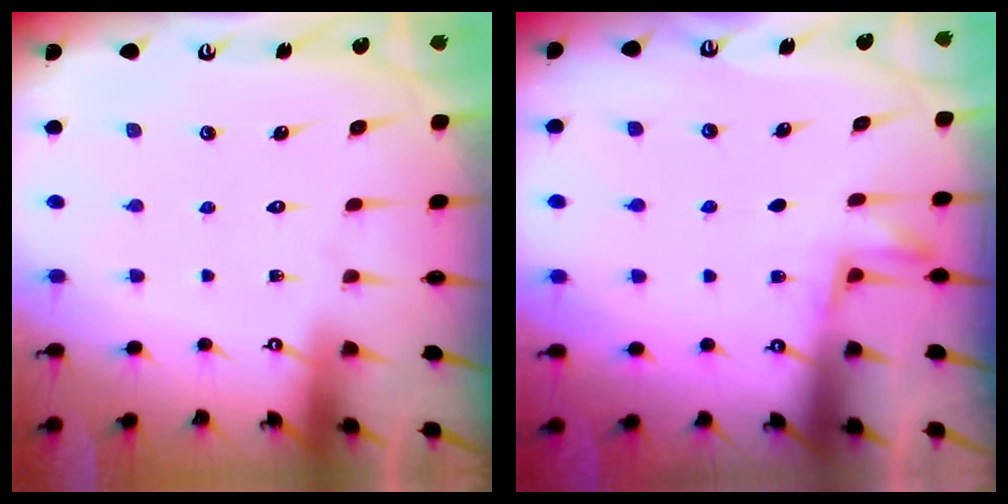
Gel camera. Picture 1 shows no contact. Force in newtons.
{"total": 4.9, "press": 4.7, "slide": 1.3}